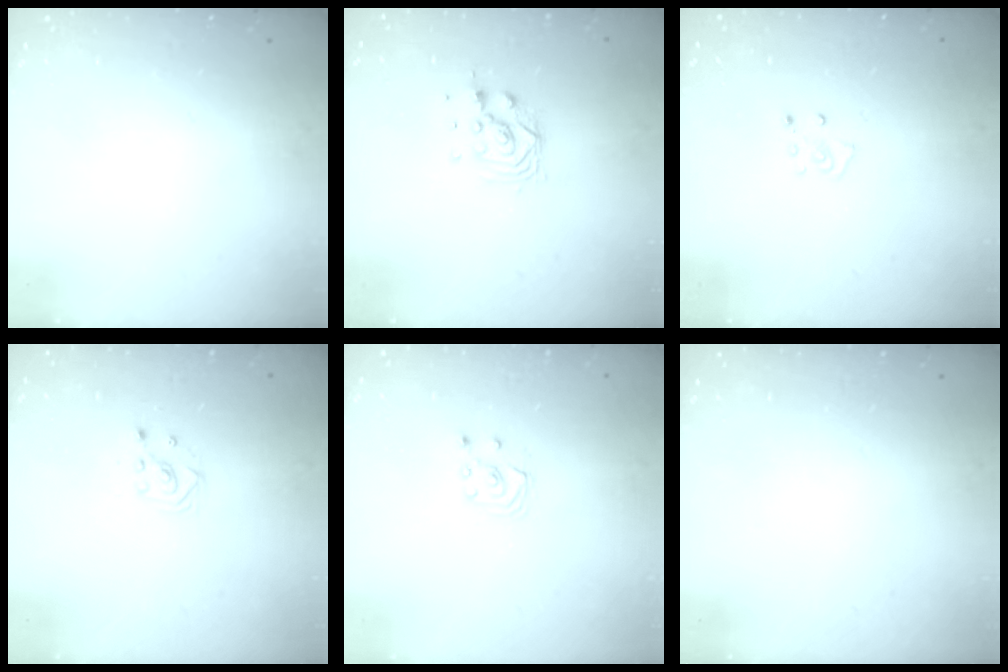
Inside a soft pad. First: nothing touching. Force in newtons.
{"total": 7.9, "press": 7.8, "slide": 0.6}
{"total": 4.7, "press": 4.7, "slide": 0.5}
{"total": 2.2, "press": 2.2, "slide": 0.2}
{"total": 2.6, "press": 2.6, "slide": 0.3}
{"total": 0.0}